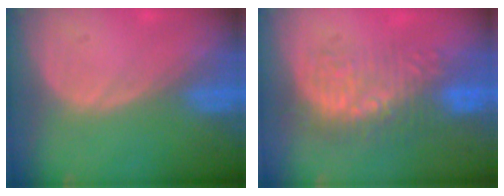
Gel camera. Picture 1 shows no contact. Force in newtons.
{"total": 8.8, "press": 8.5, "slide": 2.3}